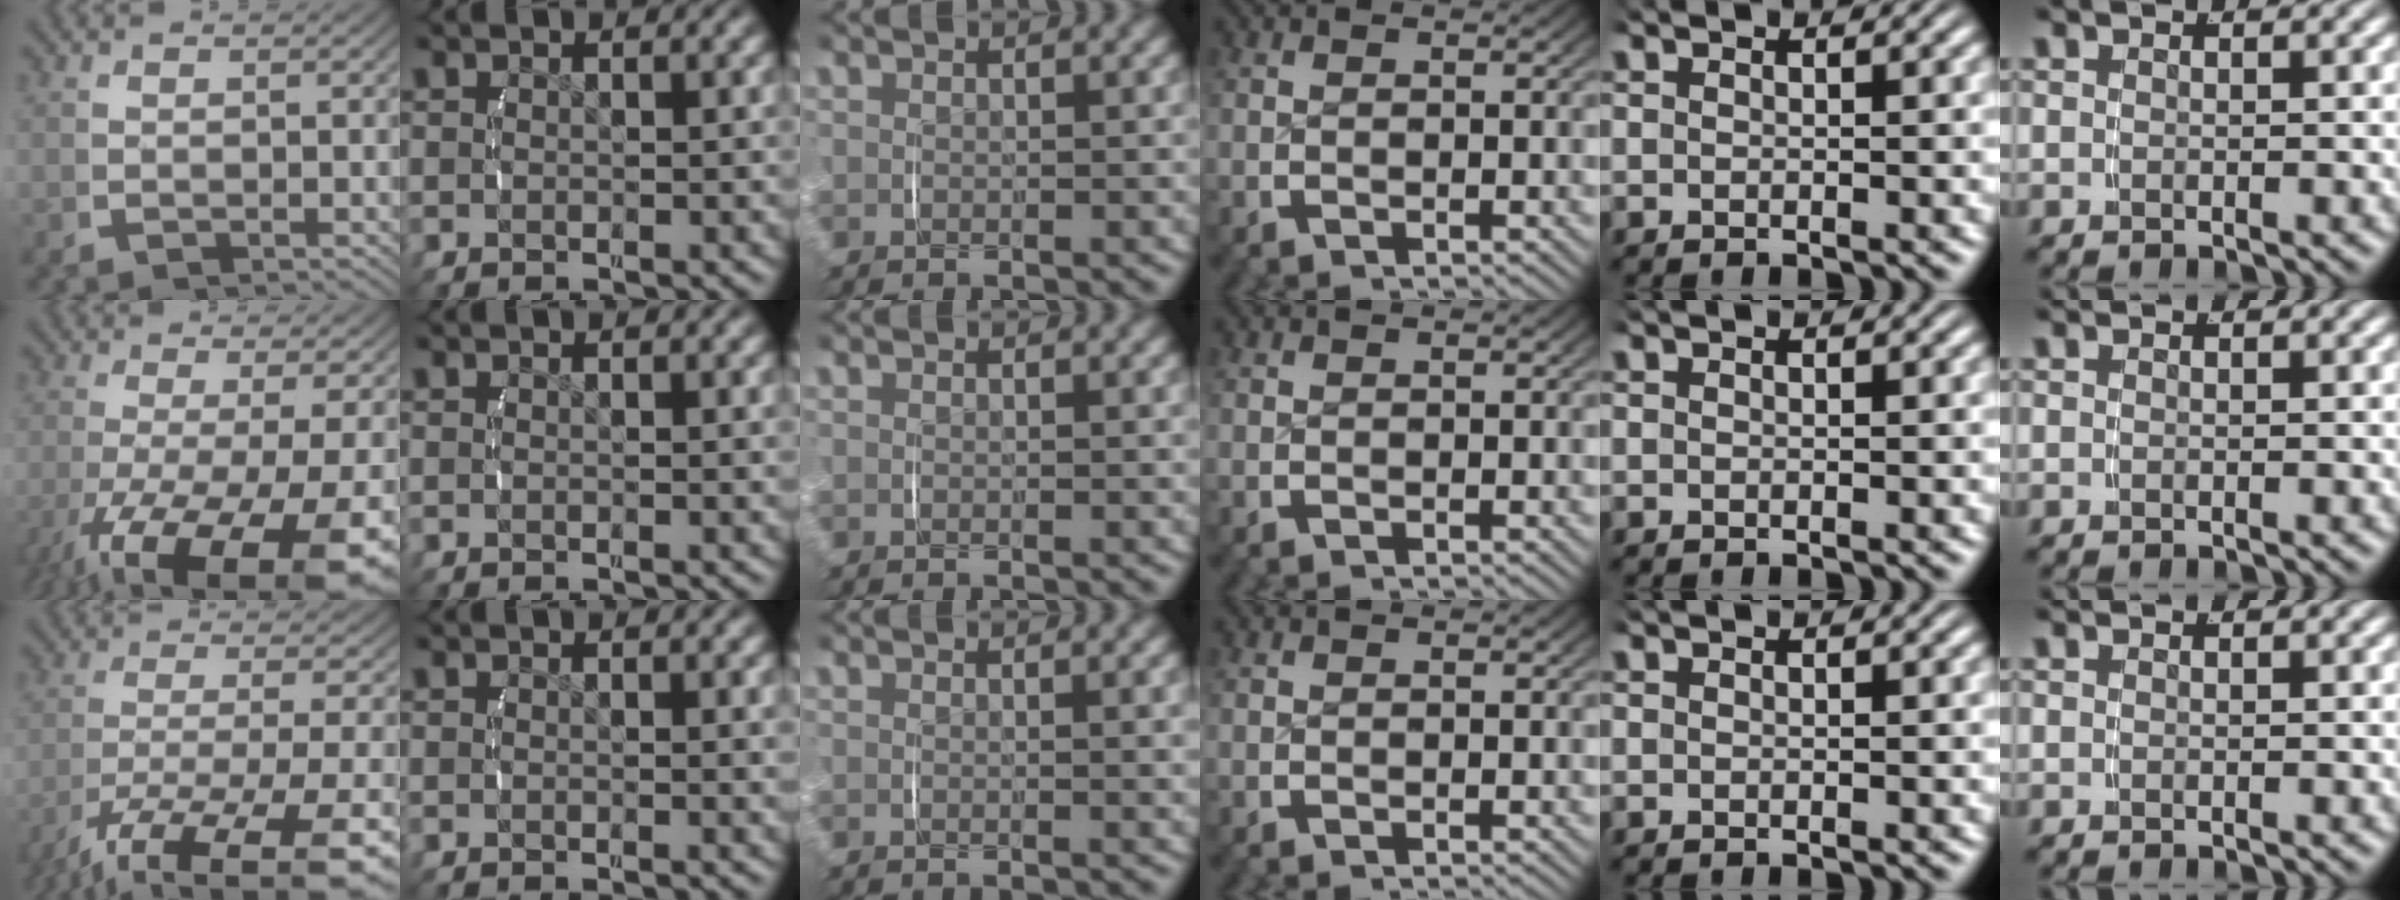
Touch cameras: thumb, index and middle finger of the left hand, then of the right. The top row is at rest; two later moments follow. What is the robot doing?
{"motion": "lift_and_place", "object": "glasses case"}